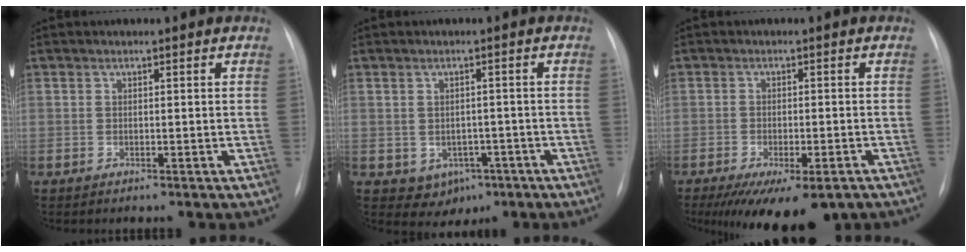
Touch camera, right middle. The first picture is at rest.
{"total": 5.0, "force": [-2.1, 4.0, 2.2], "torque": [-0.027, 0.008, -0.014]}
{"total": 12.3, "force": [-8.4, 4.4, 7.8], "torque": [-0.112, -0.018, -0.118]}